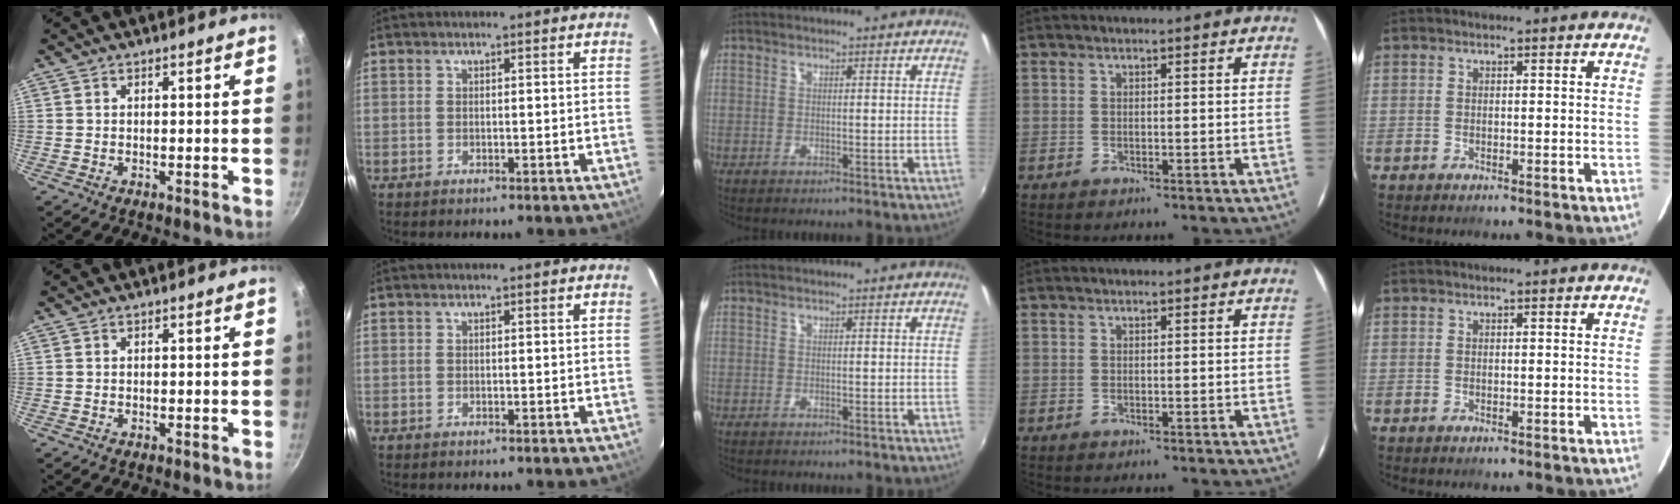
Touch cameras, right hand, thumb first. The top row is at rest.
{}